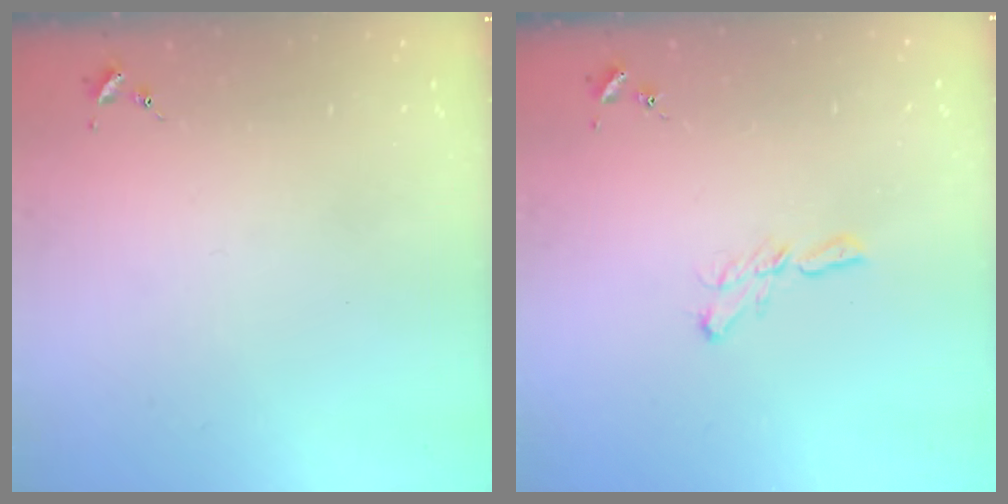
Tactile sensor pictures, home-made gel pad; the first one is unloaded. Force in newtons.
{"total": 5.6, "press": 5.6, "slide": 0.2}